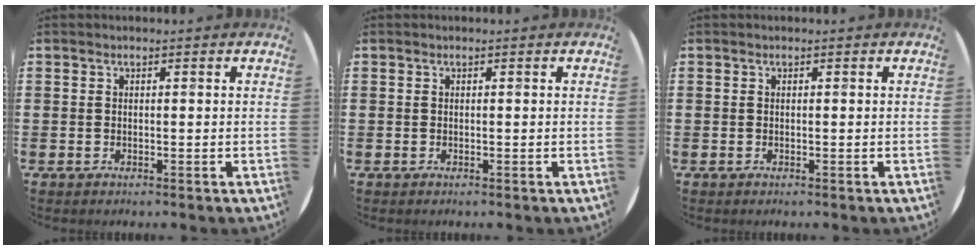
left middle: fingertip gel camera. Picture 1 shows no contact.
{"total": 0.0}
{"total": 0.0}